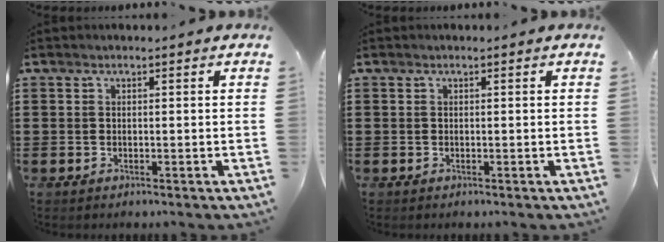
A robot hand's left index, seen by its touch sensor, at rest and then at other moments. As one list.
[{"total": 0.0}]